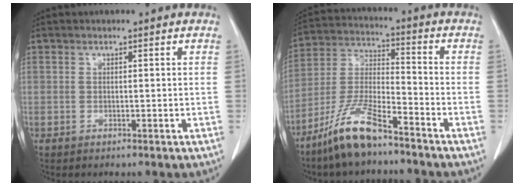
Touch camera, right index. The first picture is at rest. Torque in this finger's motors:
{"motor_torque": [0.80, -0.66, 0.40, 0.15]}